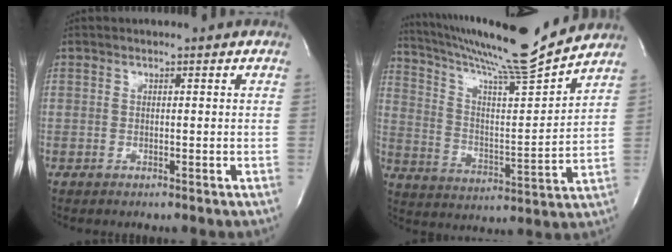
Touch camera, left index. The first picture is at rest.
{"total": 18.0, "force": [16.5, -1.6, 6.9], "torque": [-0.131, -0.033, 0.264]}